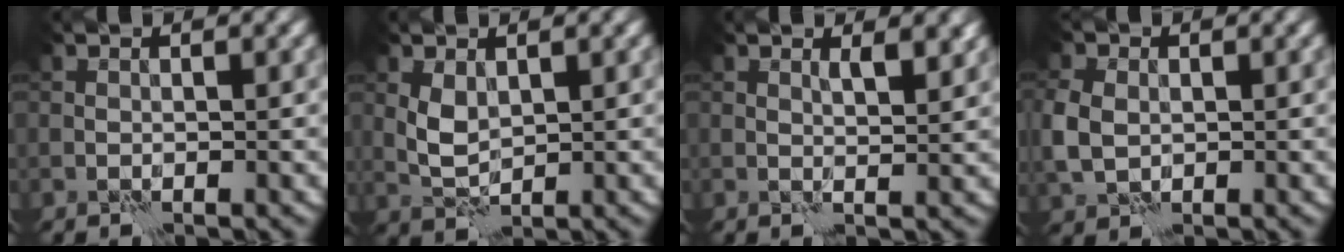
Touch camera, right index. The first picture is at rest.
{"total": 2.4, "force": [0.9, 1.4, 1.6], "torque": [-0.040, 0.000, 0.023]}
{"total": 1.9, "force": [1.2, 0.4, 1.4], "torque": [-0.018, -0.002, 0.022]}
{"total": 3.5, "force": [0.1, 2.9, 2.0], "torque": [-0.058, 0.006, 0.000]}